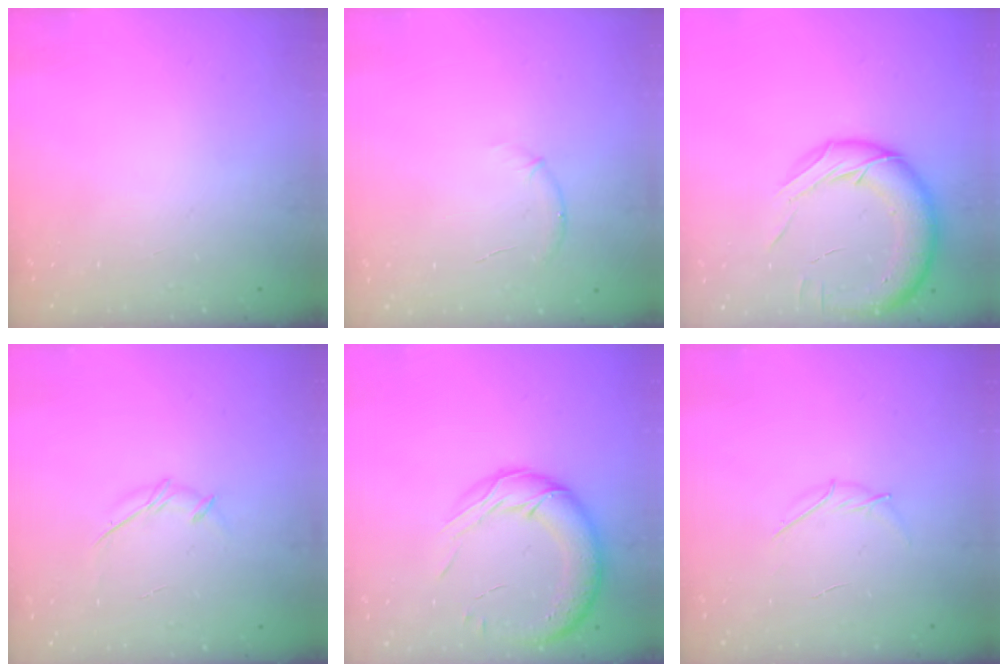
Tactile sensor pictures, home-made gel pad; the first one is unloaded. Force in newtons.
{"total": 5.8, "press": 5.4, "slide": 2.2}
{"total": 16.1, "press": 15.8, "slide": 3.0}
{"total": 3.8, "press": 3.7, "slide": 0.7}
{"total": 16.4, "press": 15.8, "slide": 4.5}
{"total": 3.8, "press": 3.6, "slide": 1.1}